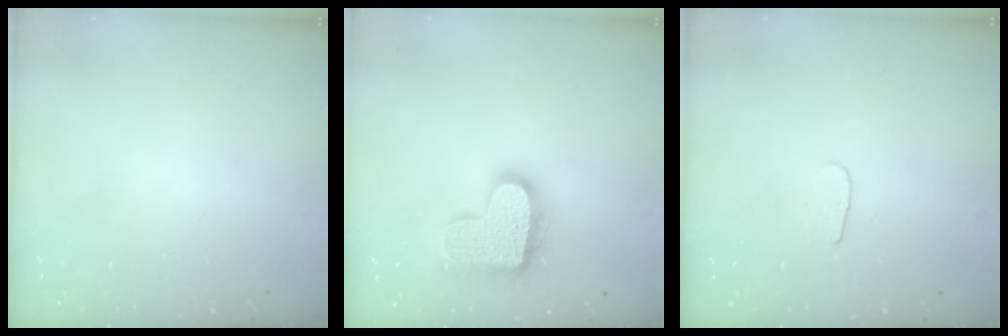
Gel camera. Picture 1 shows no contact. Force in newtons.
{"total": 17.4, "press": 17.4, "slide": 0.9}
{"total": 4.2, "press": 4.2, "slide": 0.4}